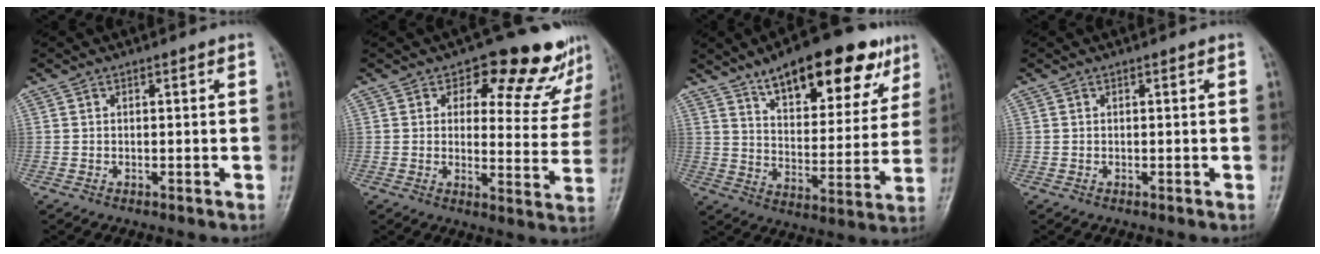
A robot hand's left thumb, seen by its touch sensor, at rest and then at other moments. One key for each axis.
{"total": 13.9, "fx": 10.8, "fy": 6.7, "fz": 5.6, "tx": -0.004, "ty": -0.068, "tz": 0.113}
{"total": 21.1, "fx": 13.0, "fy": 8.3, "fz": 14.3, "tx": -0.160, "ty": -0.041, "tz": 0.198}
{"total": 0.0}